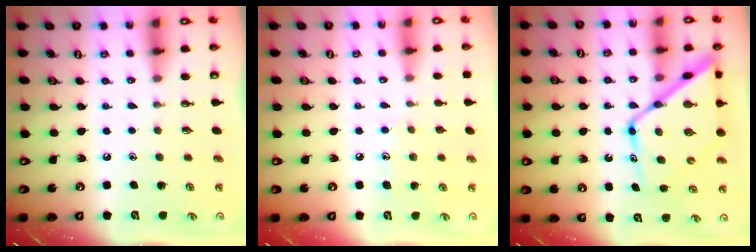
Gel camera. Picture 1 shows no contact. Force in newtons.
{"total": 6.2, "press": 6.2, "slide": 0.4}
{"total": 15.7, "press": 15.6, "slide": 1.3}